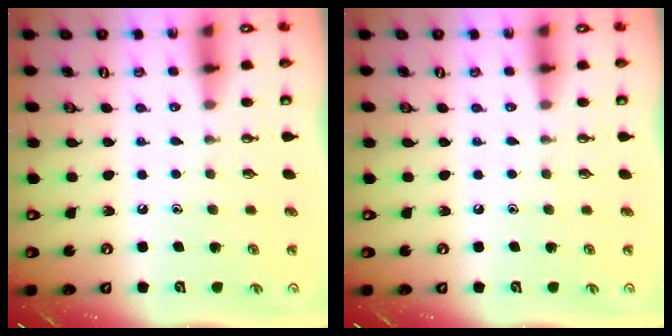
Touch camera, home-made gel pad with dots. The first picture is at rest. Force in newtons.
{"total": 0.0}